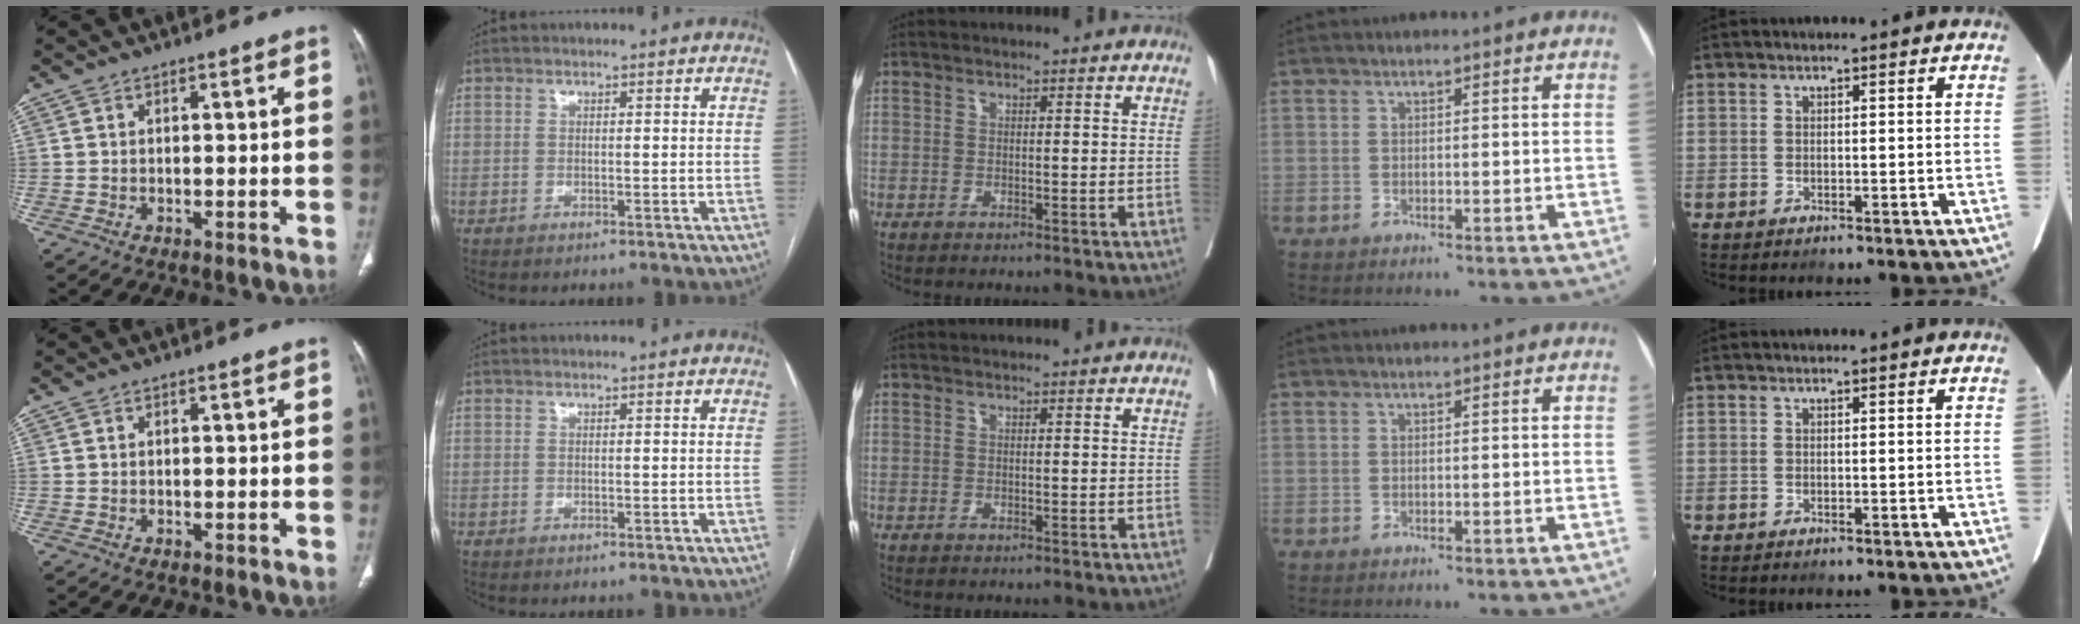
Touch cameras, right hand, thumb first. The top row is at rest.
{}